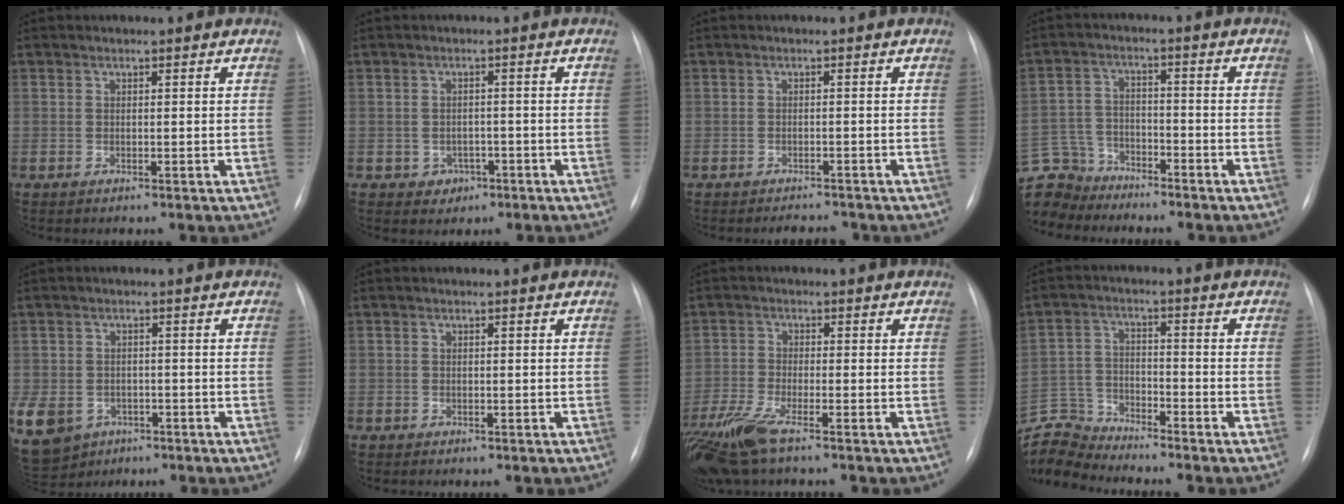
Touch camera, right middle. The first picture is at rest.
{"total": 2.8, "force": [-1.3, 2.4, 0.7], "torque": [-0.002, 0.010, -0.010]}
{"total": 3.0, "force": [-2.8, 0.9, 0.3], "torque": [-0.003, -0.004, -0.038]}
{"total": 11.0, "force": [-9.8, 4.8, 0.7], "torque": [-0.041, 0.018, -0.186]}
{"total": 22.6, "force": [-10.0, 17.9, 9.4], "torque": [-0.338, -0.017, -0.145]}
{"total": 1.0, "force": [-0.6, 0.8, 0.1], "torque": [-0.004, 0.005, -0.008]}
{"total": 8.9, "force": [-6.1, 1.7, 6.2], "torque": [-0.137, -0.018, -0.118]}
{"total": 8.2, "force": [-8.1, -0.1, -0.8], "torque": [0.007, 0.011, -0.158]}